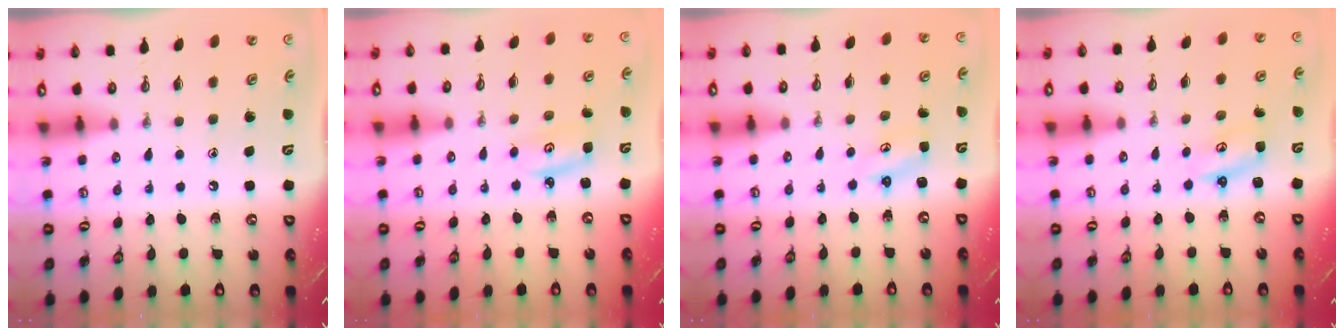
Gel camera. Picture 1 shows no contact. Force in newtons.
{"total": 2.9, "press": 2.9, "slide": 0.3}
{"total": 2.3, "press": 2.3, "slide": 0.2}
{"total": 2.6, "press": 2.6, "slide": 0.3}